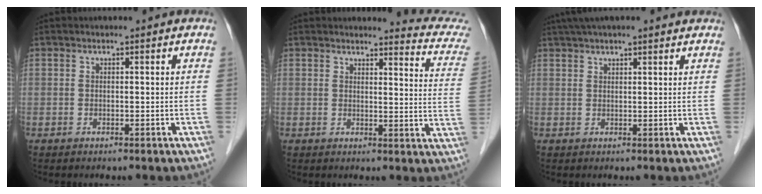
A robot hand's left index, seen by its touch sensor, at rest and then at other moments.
{"total": 9.4, "force": [9.4, -0.2, 0.9], "torque": [0.000, -0.083, 0.078]}
{"total": 8.6, "force": [7.1, 1.2, 4.8], "torque": [-0.079, 0.044, 0.101]}